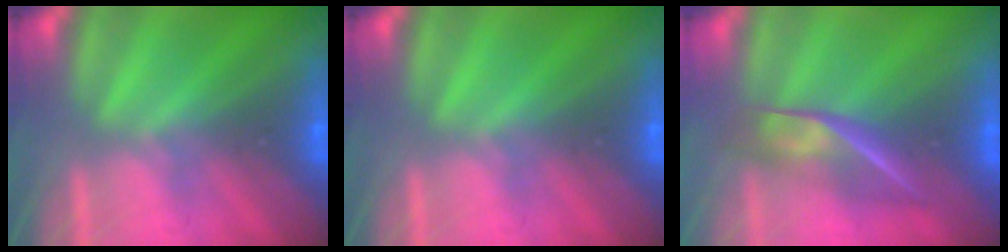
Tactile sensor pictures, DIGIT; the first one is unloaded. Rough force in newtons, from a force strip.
{"total": 0.0}
{"total": 2.4}